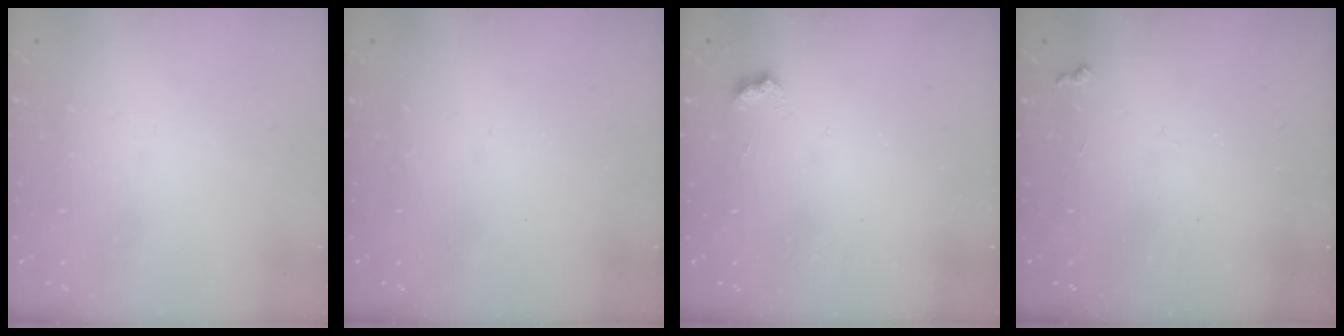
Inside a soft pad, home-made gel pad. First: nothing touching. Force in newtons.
{"total": 1.3, "press": 1.0, "slide": 0.7}
{"total": 3.5, "press": 3.4, "slide": 0.6}
{"total": 7.3, "press": 7.3, "slide": 0.8}